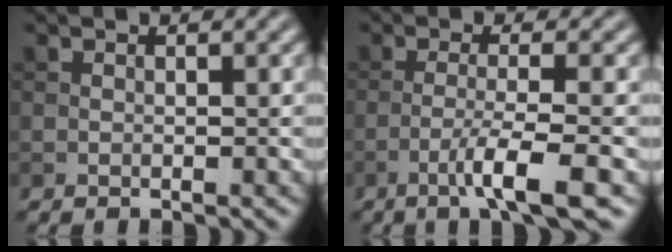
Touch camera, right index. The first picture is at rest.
{"total": 4.5, "force": [-2.0, 0.4, 4.0], "torque": [-0.067, 0.006, -0.046]}